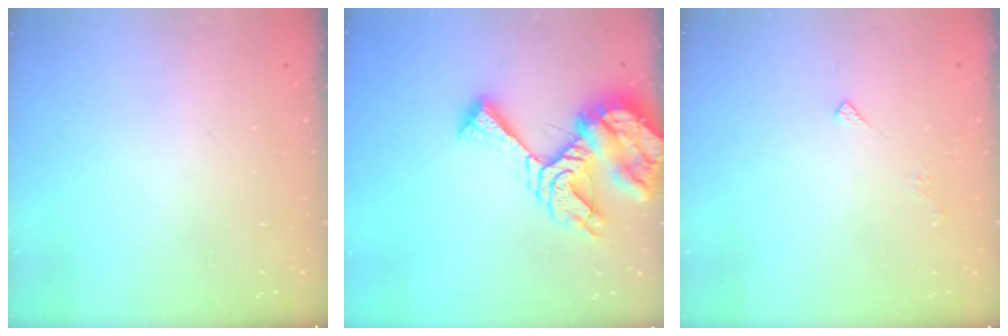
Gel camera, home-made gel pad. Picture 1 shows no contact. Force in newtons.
{"total": 14.4, "press": 14.3, "slide": 1.7}
{"total": 3.7, "press": 3.6, "slide": 0.5}